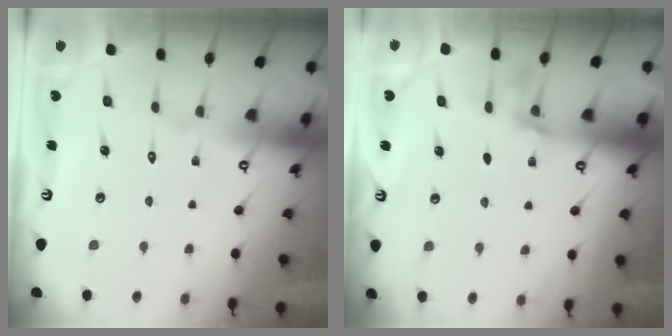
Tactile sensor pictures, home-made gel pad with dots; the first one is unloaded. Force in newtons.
{"total": 2.9, "press": 2.8, "slide": 1.0}